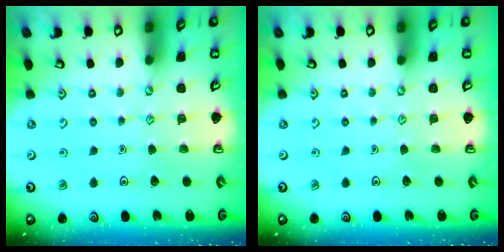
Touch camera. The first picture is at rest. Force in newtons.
{"total": 0.0}